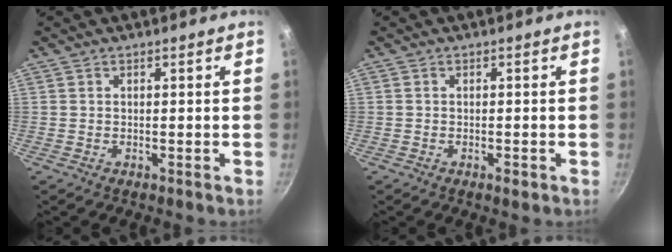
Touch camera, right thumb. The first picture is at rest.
{"total": 1.4, "force": [-0.7, 0.6, 1.1], "torque": [-0.019, 0.003, -0.012]}